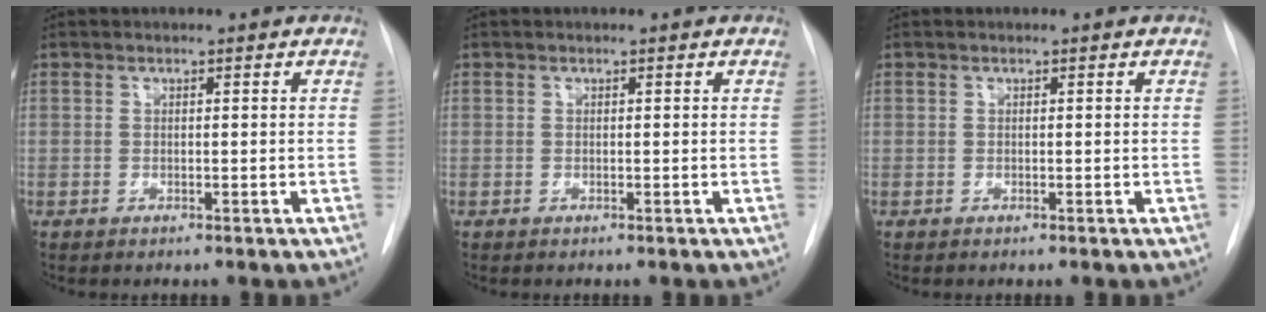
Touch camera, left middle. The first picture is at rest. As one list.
[{"total": 0.0}, {"total": 0.0}]